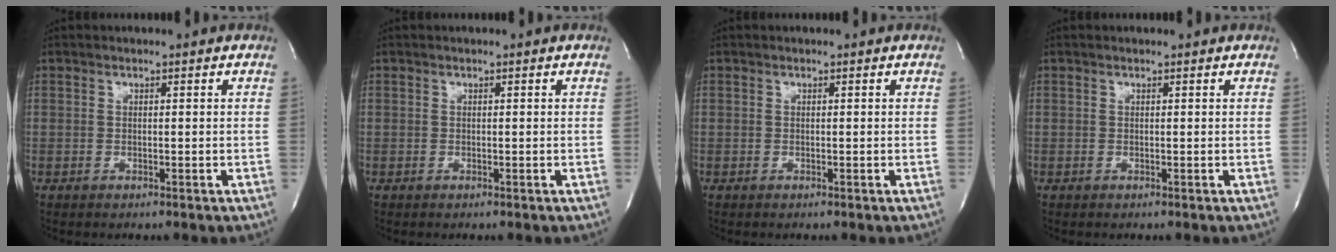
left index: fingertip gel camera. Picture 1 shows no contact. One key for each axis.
{"total": 0.0}
{"total": 0.0}
{"total": 0.0}